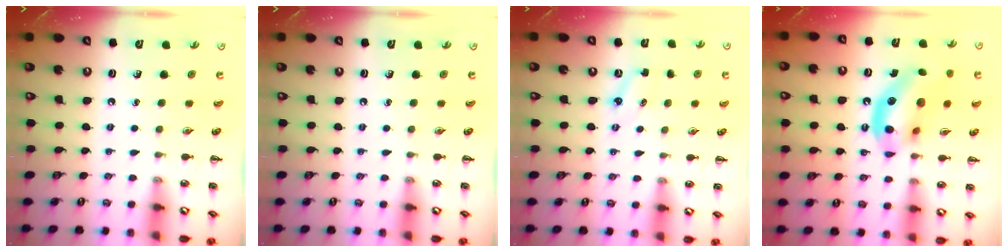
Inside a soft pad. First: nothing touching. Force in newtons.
{"total": 0.0}
{"total": 2.9, "press": 2.8, "slide": 0.9}
{"total": 15.3, "press": 15.0, "slide": 3.3}